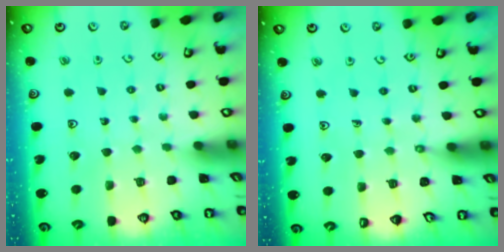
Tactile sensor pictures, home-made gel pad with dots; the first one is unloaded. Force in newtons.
{"total": 1.3, "press": 1.2, "slide": 0.3}